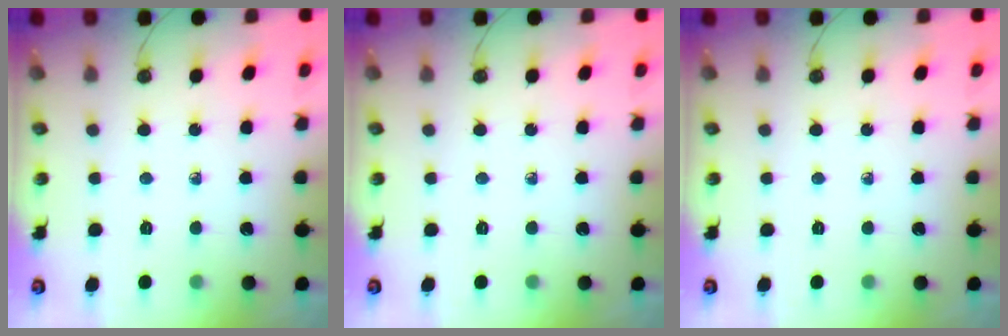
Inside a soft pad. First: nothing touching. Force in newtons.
{"total": 0.0}
{"total": 0.0}